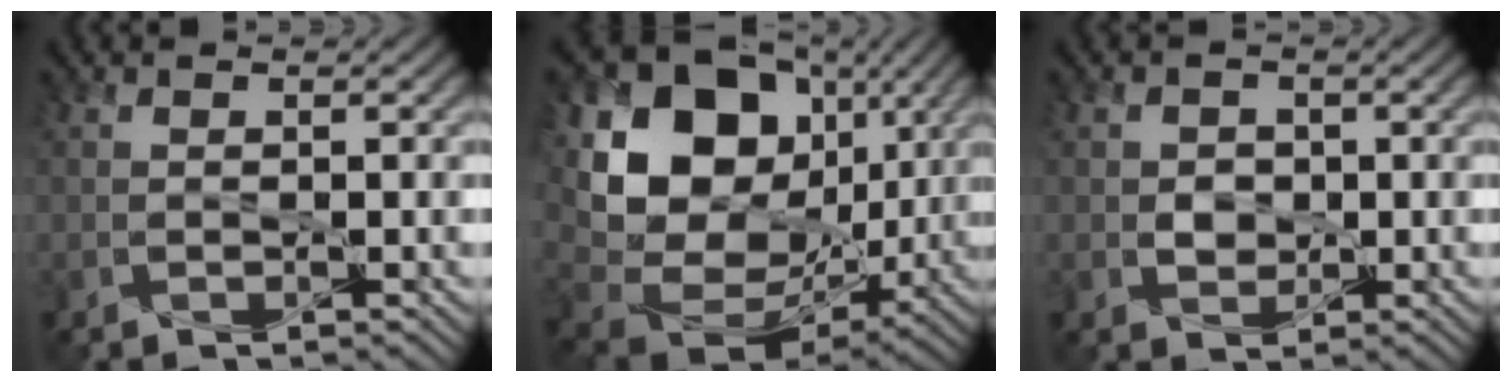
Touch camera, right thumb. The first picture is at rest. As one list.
[{"total": 17.9, "force": [4.0, 14.0, 10.5], "torque": [-0.240, -0.003, 0.087]}, {"total": 2.2, "force": [-0.1, 2.0, 1.0], "torque": [-0.020, -0.005, -0.006]}]